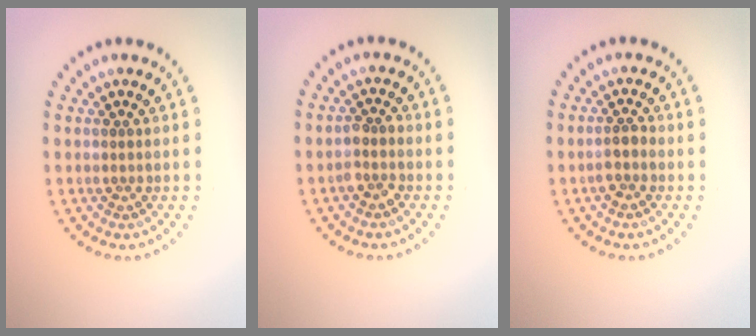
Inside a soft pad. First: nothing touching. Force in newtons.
{"total": 1.5, "press": 1.4, "slide": 0.5}
{"total": 1.6, "press": 1.4, "slide": 0.8}